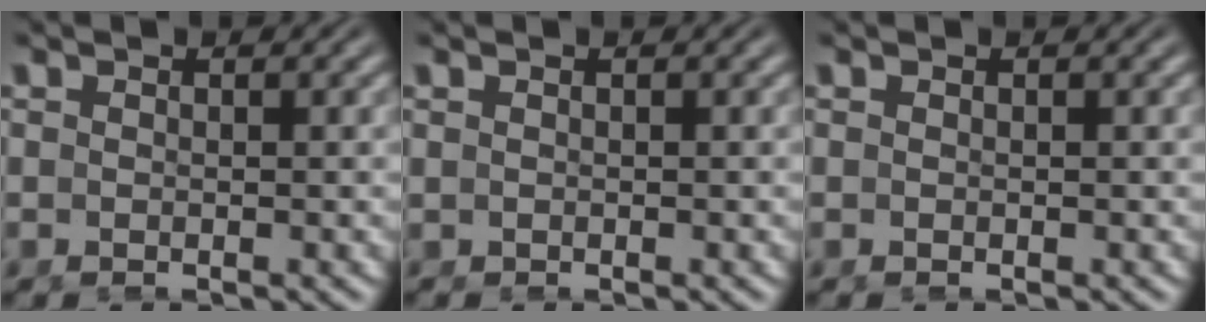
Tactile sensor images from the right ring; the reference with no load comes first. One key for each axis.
{"total": 0.0}
{"total": 0.0}